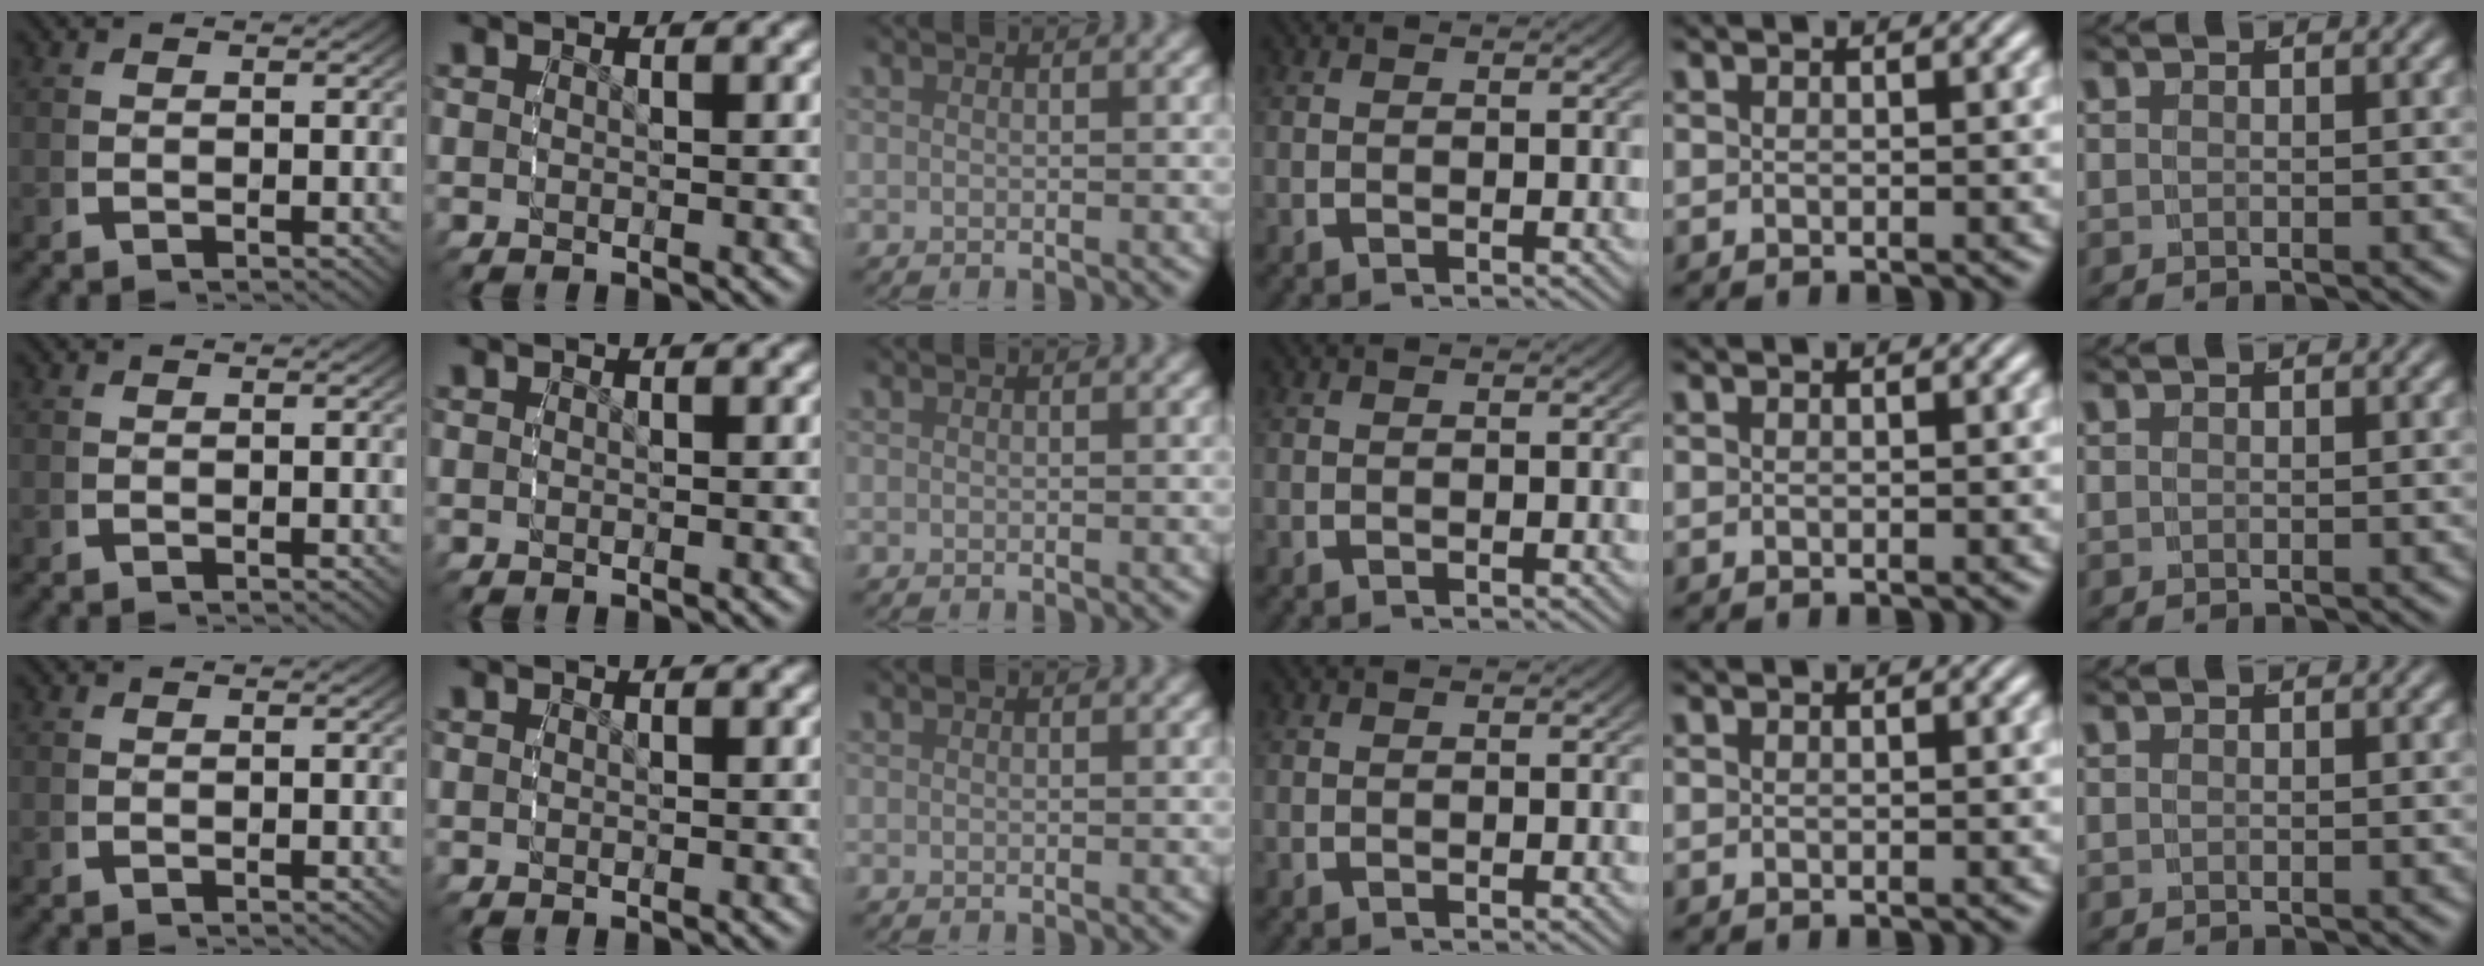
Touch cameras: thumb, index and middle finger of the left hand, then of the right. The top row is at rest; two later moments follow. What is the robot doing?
{"motion": "reach", "object": "photo album"}